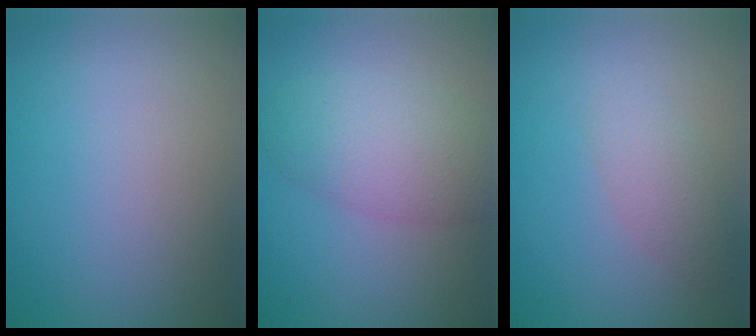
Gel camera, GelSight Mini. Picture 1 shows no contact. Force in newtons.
{"total": 5.1, "press": 5.1, "slide": 0.3}
{"total": 2.2, "press": 2.2, "slide": 0.1}